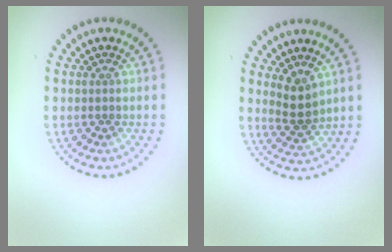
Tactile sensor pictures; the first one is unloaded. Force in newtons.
{"total": 2.2, "press": 1.9, "slide": 1.2}